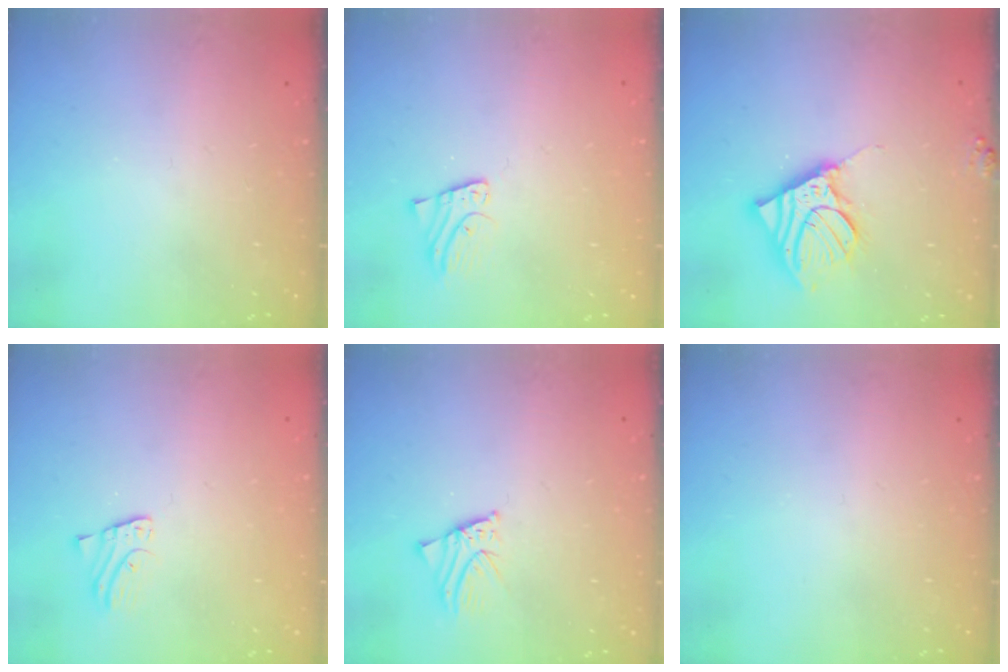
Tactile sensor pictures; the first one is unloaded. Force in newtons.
{"total": 2.7, "press": 2.7, "slide": 0.2}
{"total": 14.1, "press": 13.9, "slide": 2.6}
{"total": 1.8, "press": 1.8, "slide": 0.1}
{"total": 1.5, "press": 1.5, "slide": 0.0}
{"total": 0.0}